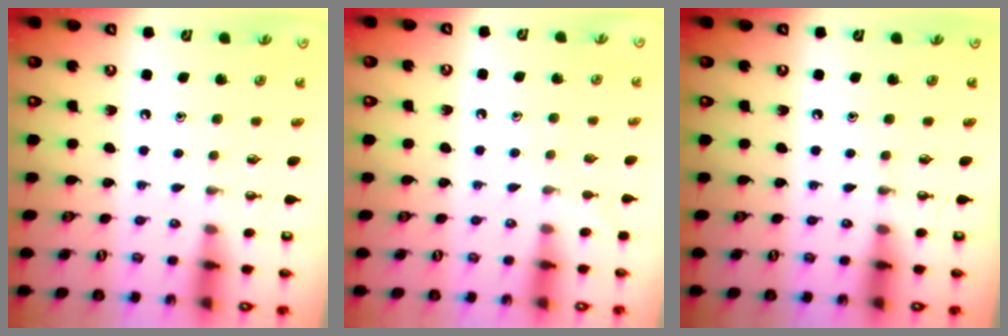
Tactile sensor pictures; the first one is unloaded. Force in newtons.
{"total": 3.6, "press": 3.6, "slide": 0.4}
{"total": 0.0}